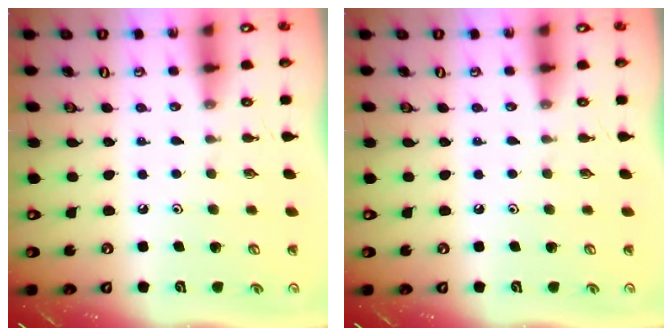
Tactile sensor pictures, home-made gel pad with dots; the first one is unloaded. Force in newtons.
{"total": 0.0}